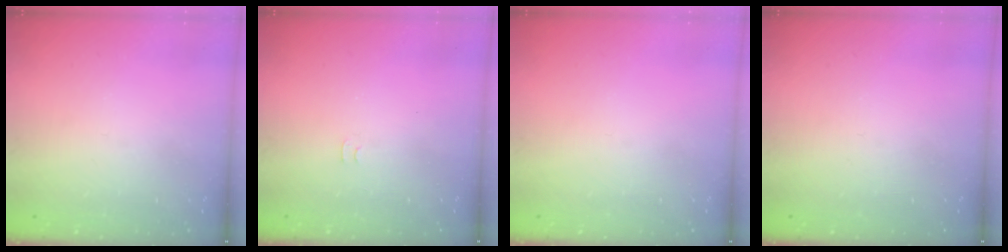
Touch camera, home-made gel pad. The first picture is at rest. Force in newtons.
{"total": 3.6, "press": 3.6, "slide": 0.4}
{"total": 0.0}
{"total": 0.0}